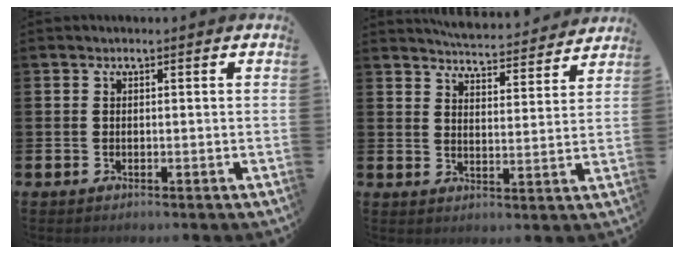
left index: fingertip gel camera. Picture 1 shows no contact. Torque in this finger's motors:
{"motor_torque": [0.39, -1.04, -0.01, 0.01]}